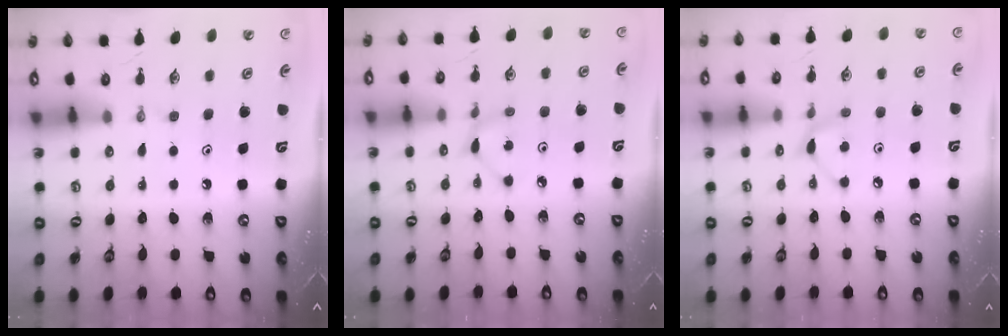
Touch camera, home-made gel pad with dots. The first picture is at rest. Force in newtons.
{"total": 2.0, "press": 2.0, "slide": 0.3}
{"total": 5.7, "press": 5.7, "slide": 0.8}